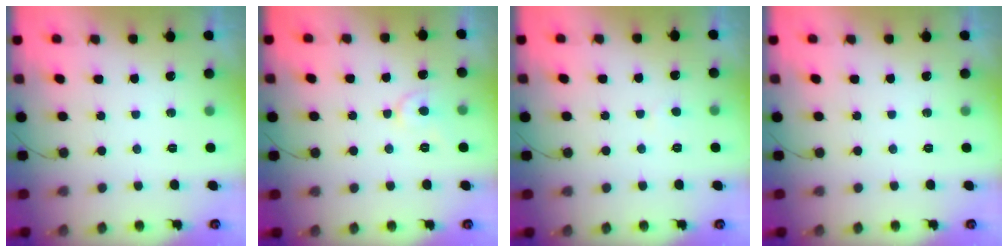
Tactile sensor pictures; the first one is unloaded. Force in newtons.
{"total": 5.2, "press": 5.1, "slide": 0.7}
{"total": 1.8, "press": 1.8, "slide": 0.2}
{"total": 0.0}